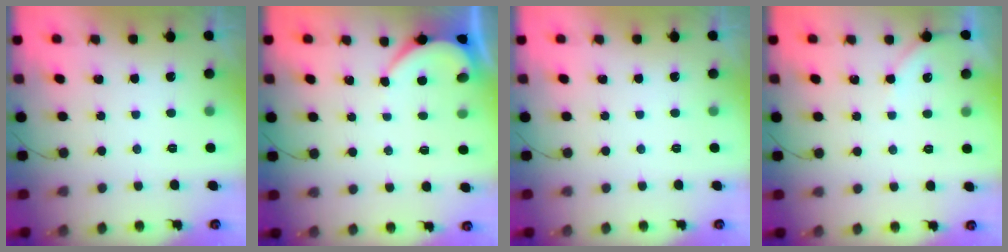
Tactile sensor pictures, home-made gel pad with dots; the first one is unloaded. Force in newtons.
{"total": 3.4, "press": 3.4, "slide": 0.3}
{"total": 0.0}
{"total": 2.9, "press": 2.9, "slide": 0.4}